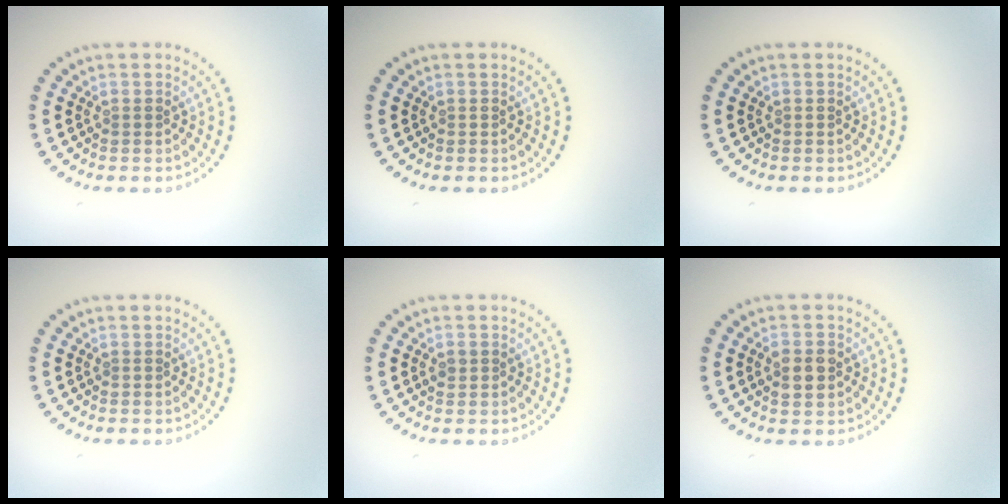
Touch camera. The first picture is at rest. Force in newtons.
{"total": 0.0}
{"total": 0.0}
{"total": 0.0}
{"total": 0.9, "press": 0.9, "slide": 0.1}
{"total": 2.8, "press": 2.8, "slide": 0.2}